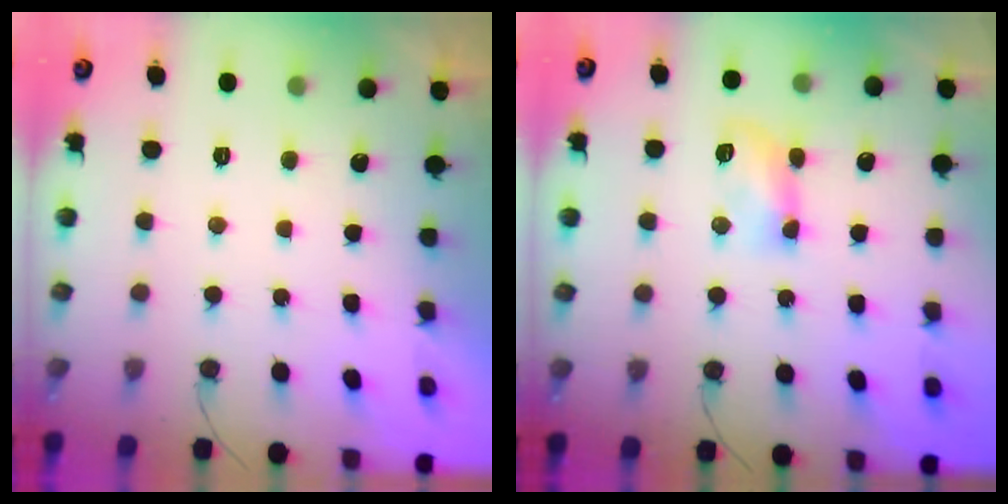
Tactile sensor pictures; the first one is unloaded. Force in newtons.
{"total": 6.0, "press": 5.9, "slide": 0.9}